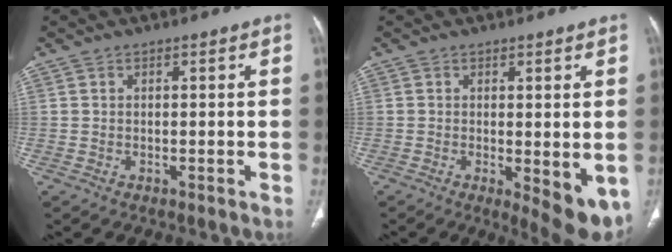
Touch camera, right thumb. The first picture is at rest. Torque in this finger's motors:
{"motor_torque": [-0.12, 0.75, -0.06, 0.03, 0.04]}